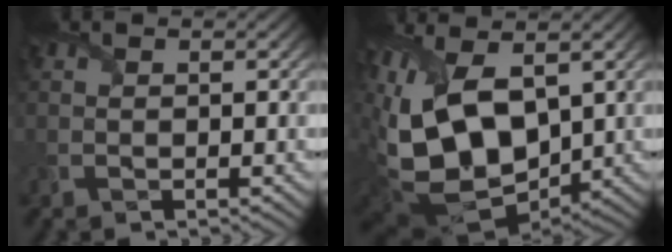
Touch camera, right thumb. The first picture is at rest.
{"total": 17.5, "force": [0.1, 10.1, 14.2], "torque": [-0.335, -0.025, 0.010]}